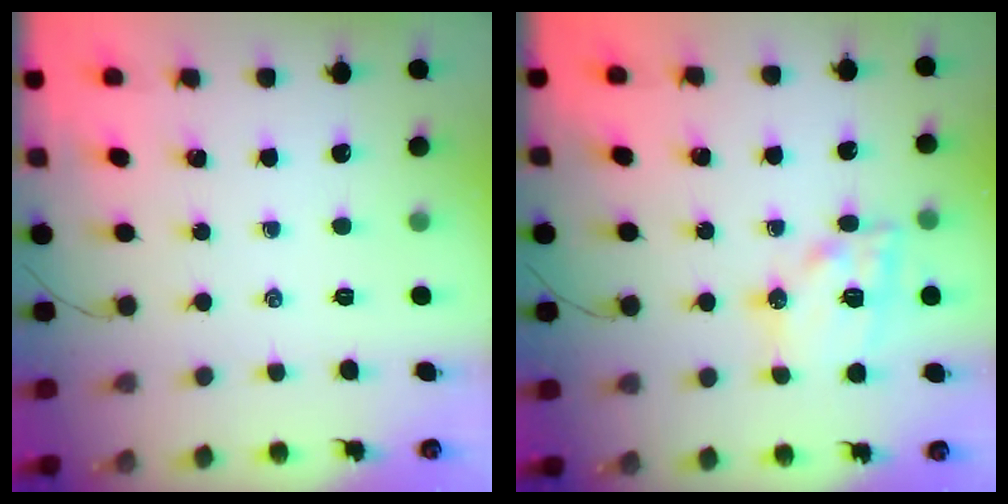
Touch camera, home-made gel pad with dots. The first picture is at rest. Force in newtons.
{"total": 15.0, "press": 14.8, "slide": 2.2}